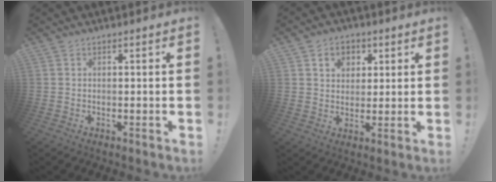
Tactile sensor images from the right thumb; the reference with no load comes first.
{"total": 6.8, "force": [2.8, 5.7, 2.5], "torque": [-0.035, -0.011, 0.053]}